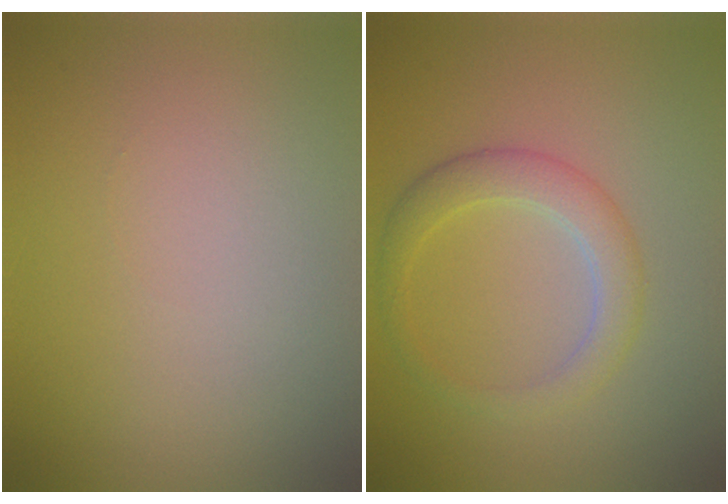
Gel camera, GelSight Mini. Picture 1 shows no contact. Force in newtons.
{"total": 3.0, "press": 3.0, "slide": 0.2}